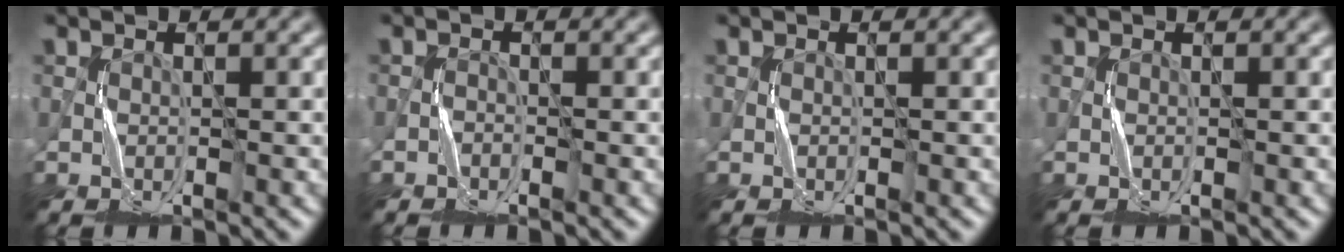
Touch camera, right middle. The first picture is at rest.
{"total": 0.8, "force": [-0.8, 0.4, 0.0], "torque": [0.005, 0.006, -0.018]}
{"total": 0.0}
{"total": 0.0}